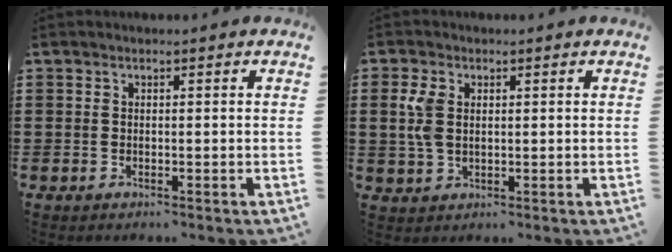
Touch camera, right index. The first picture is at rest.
{"total": 4.2, "force": [1.0, 2.7, 3.0], "torque": [-0.081, 0.005, 0.012]}